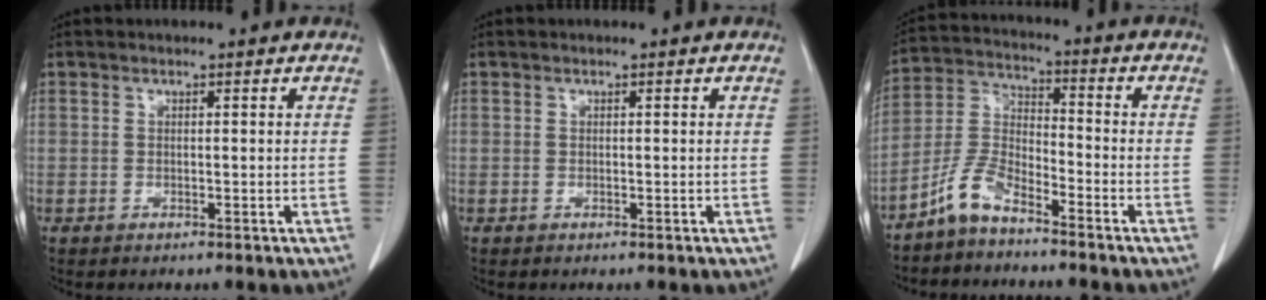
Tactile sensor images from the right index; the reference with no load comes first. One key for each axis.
{"total": 0.0}
{"total": 6.8, "fx": -5.4, "fy": 2.1, "fz": 3.5, "tx": -0.088, "ty": 0.005, "tz": -0.117}